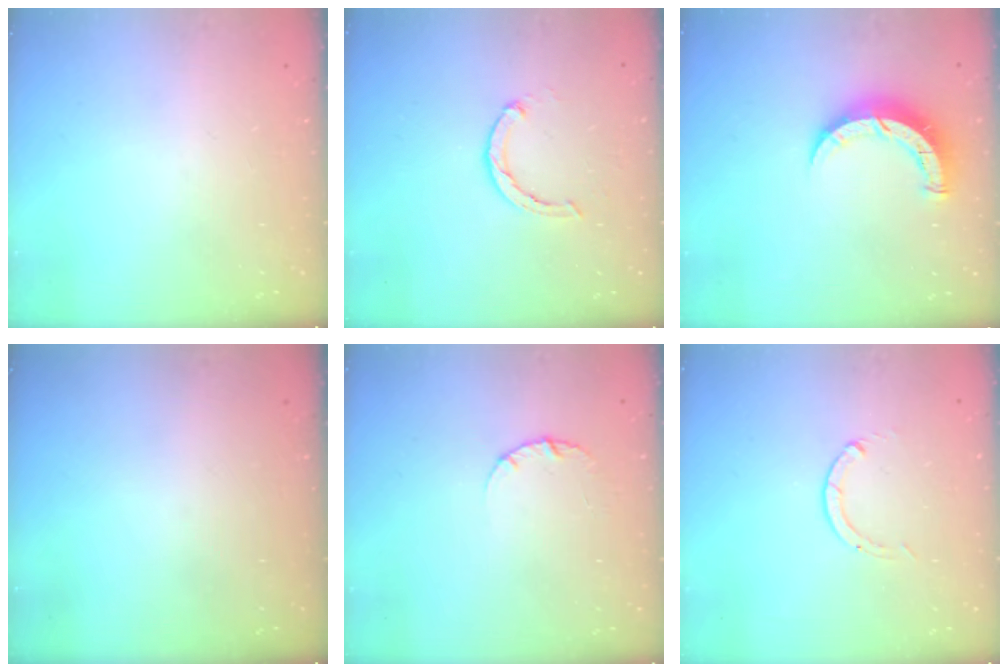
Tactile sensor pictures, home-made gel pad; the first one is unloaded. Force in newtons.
{"total": 2.4, "press": 2.4, "slide": 0.4}
{"total": 7.5, "press": 7.5, "slide": 0.6}
{"total": 0.0}
{"total": 2.5, "press": 2.5, "slide": 0.3}
{"total": 0.0}